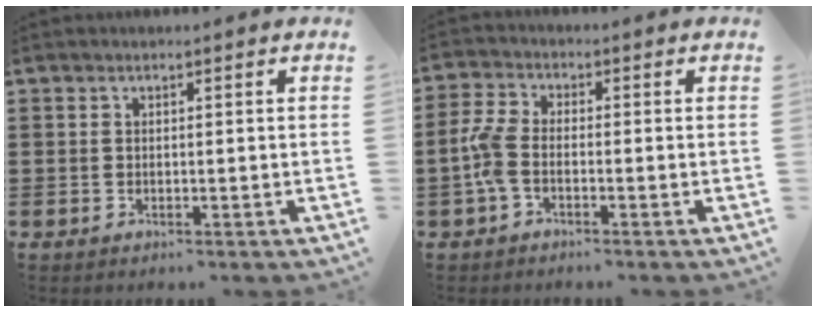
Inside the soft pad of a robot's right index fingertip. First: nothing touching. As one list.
[{"total": 4.3, "force": [-1.6, 2.1, 3.4], "torque": [-0.096, -0.003, -0.039]}]